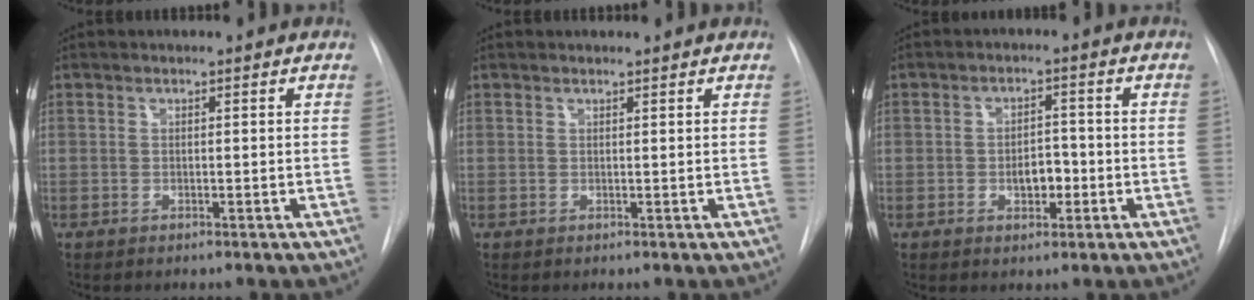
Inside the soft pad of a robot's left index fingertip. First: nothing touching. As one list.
[{"total": 1.2, "force": [1.2, 0.0, 0.1], "torque": [-0.008, 0.005, 0.015]}, {"total": 3.7, "force": [-1.3, 2.1, 2.8], "torque": [-0.036, 0.001, -0.017]}]